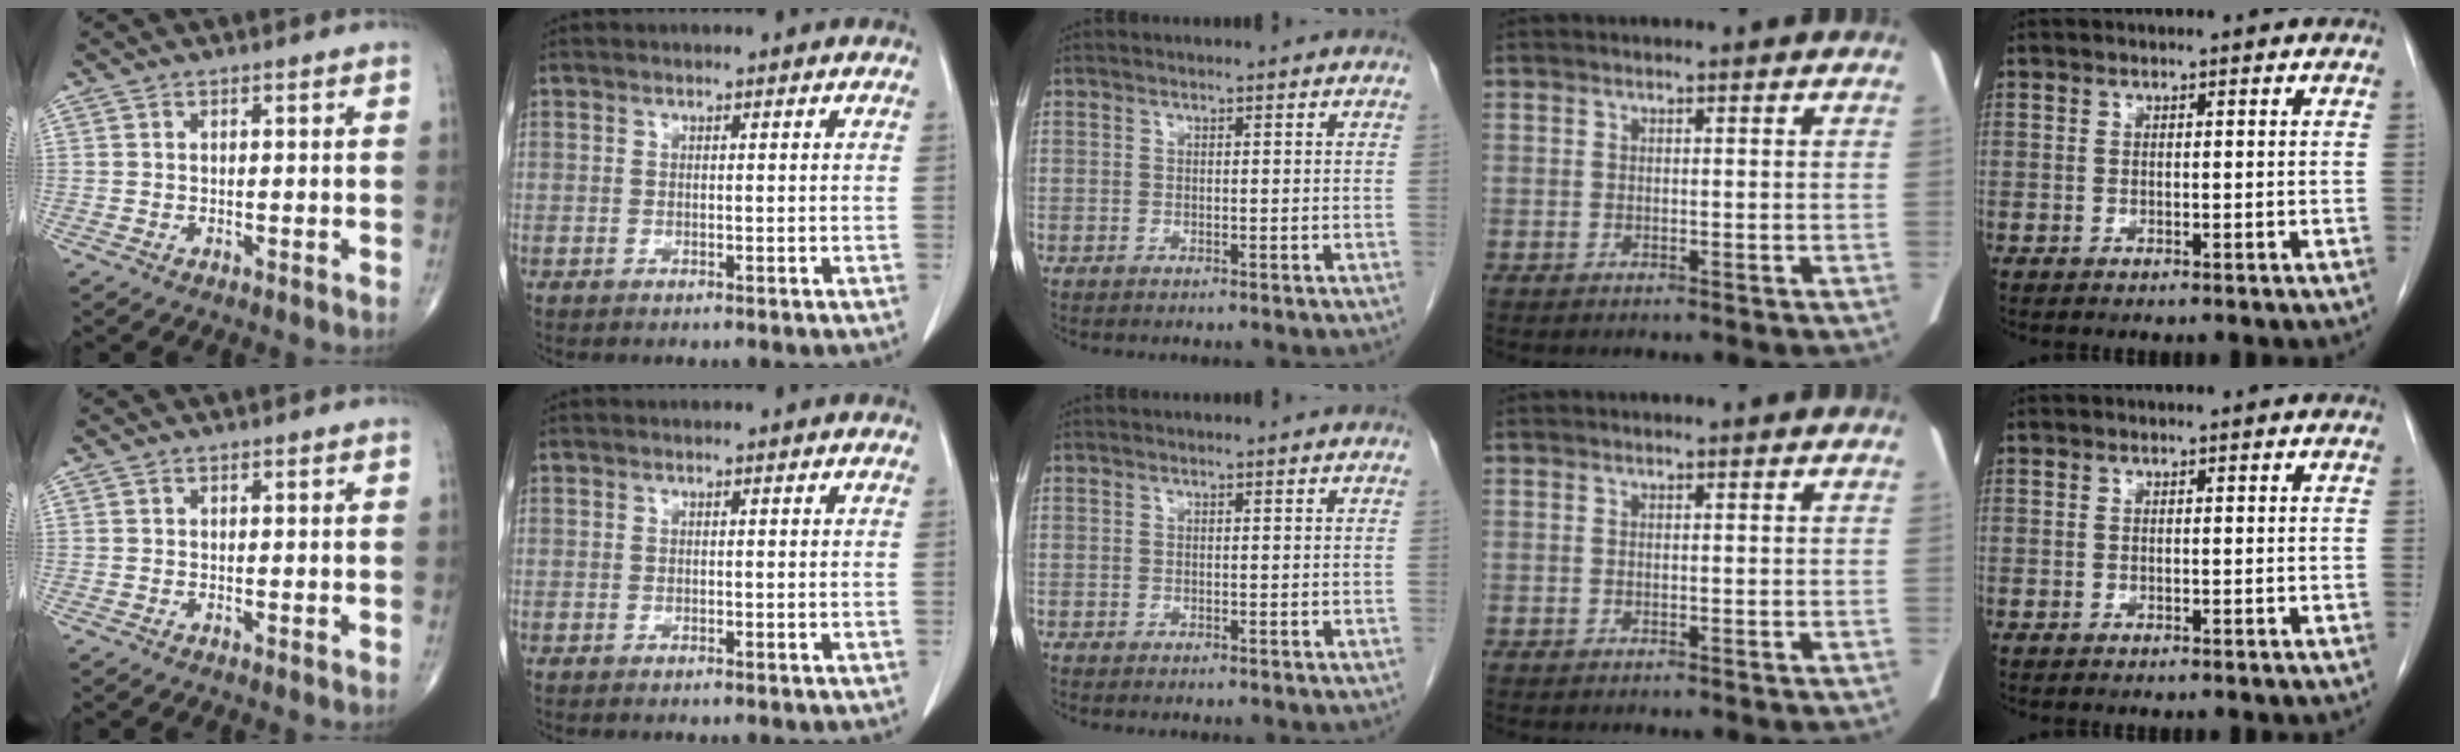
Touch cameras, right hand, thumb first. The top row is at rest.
{}